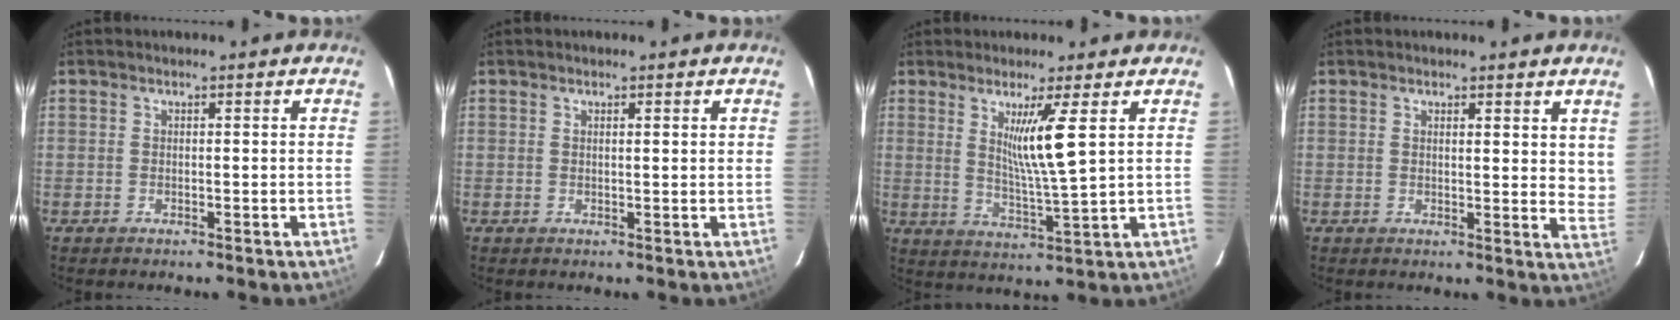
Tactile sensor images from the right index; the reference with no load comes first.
{"total": 1.2, "force": [0.5, 0.3, 1.1], "torque": [-0.025, 0.003, 0.007]}
{"total": 7.7, "force": [2.7, -1.0, 7.1], "torque": [-0.128, -0.024, 0.053]}
{"total": 6.3, "force": [4.1, 2.3, 4.2], "torque": [-0.049, -0.017, 0.038]}